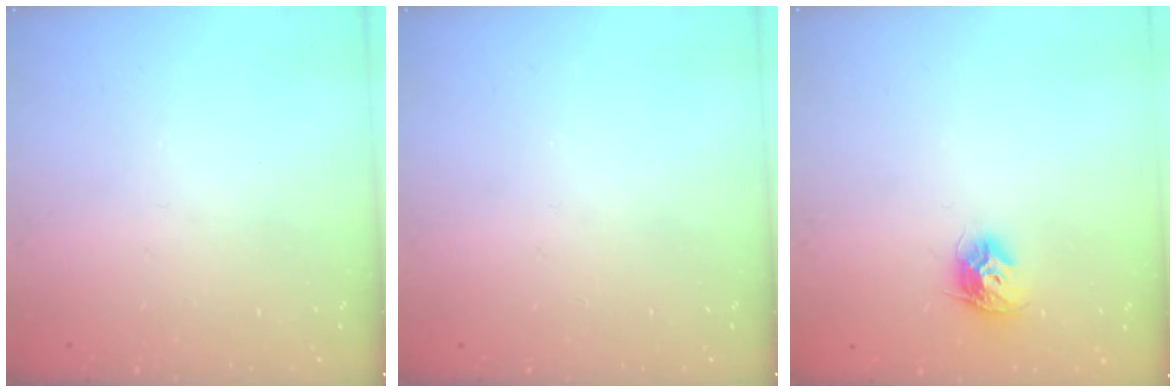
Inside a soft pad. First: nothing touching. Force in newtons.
{"total": 0.0}
{"total": 8.9, "press": 8.9, "slide": 0.1}